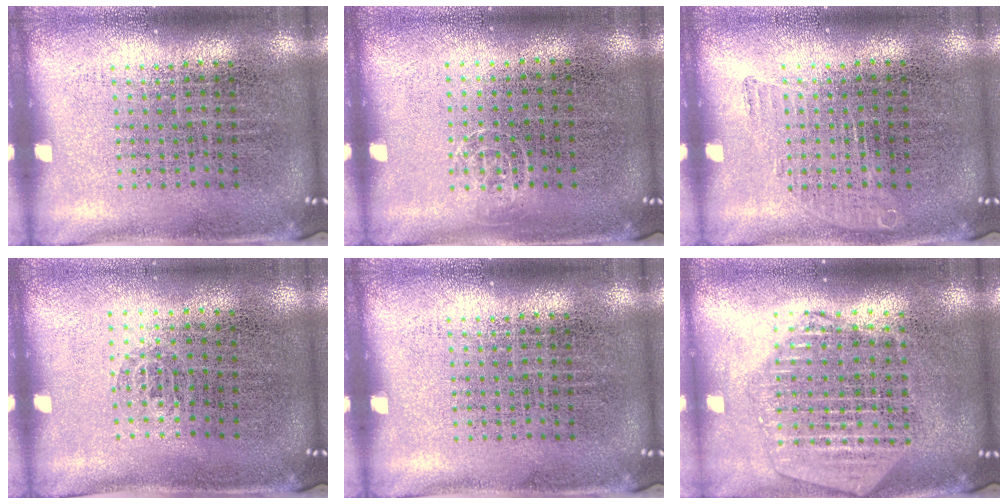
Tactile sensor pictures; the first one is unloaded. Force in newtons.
{"total": 0.6, "press": 0.5, "slide": 0.4}
{"total": 0.8, "press": 0.8, "slide": 0.1}
{"total": 0.5, "press": 0.3, "slide": 0.4}
{"total": 0.0}
{"total": 2.2, "press": 1.9, "slide": 0.9}